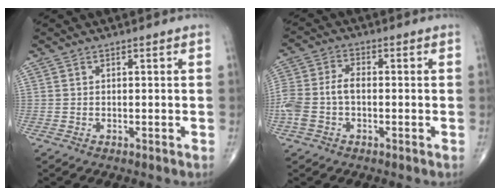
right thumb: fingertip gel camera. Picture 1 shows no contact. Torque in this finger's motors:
{"motor_torque": [1.22, 0.86, 0.95, -0.28, 0.08]}